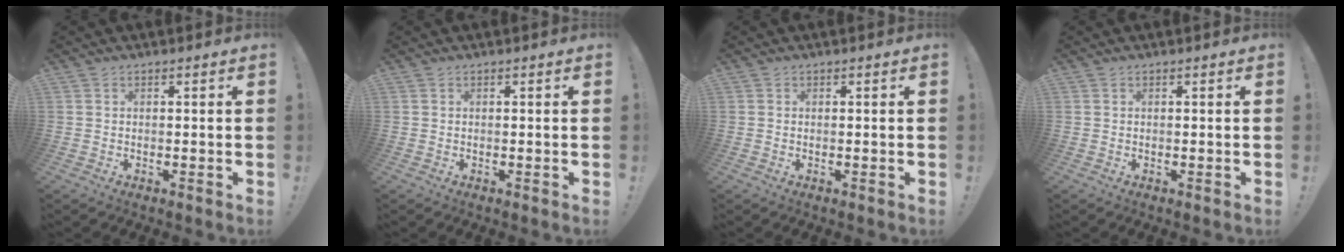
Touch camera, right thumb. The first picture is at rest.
{"total": 0.0}
{"total": 0.0}
{"total": 0.0}